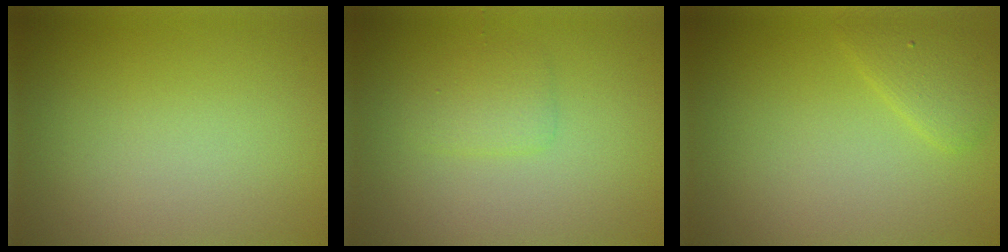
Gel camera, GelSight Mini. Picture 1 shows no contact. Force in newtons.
{"total": 1.6, "press": 1.6, "slide": 0.0}
{"total": 1.8, "press": 1.8, "slide": 0.1}